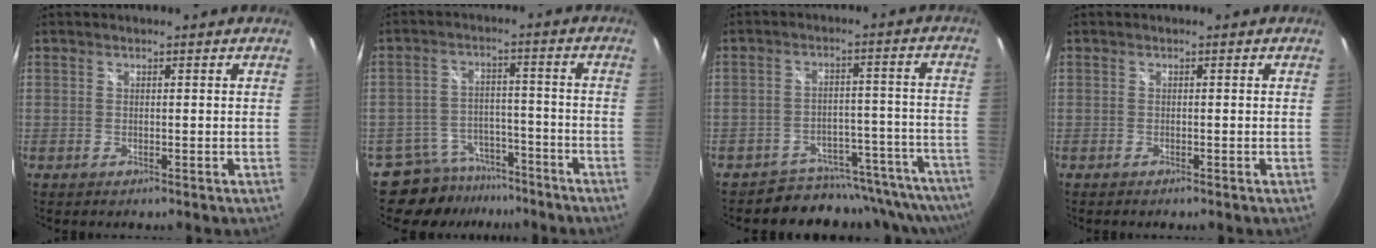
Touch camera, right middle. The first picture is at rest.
{"total": 10.0, "force": [-8.4, 5.1, 1.6], "torque": [-0.044, 0.020, -0.118]}
{"total": 13.6, "force": [-13.1, 3.3, 0.8], "torque": [0.000, 0.031, -0.174]}
{"total": 0.7, "force": [-0.6, 0.2, 0.3], "torque": [-0.006, -0.004, -0.012]}